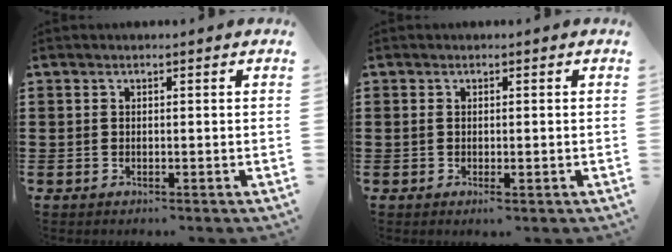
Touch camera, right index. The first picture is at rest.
{"total": 1.2, "force": [-0.2, 0.4, 1.1], "torque": [-0.027, -0.005, -0.006]}